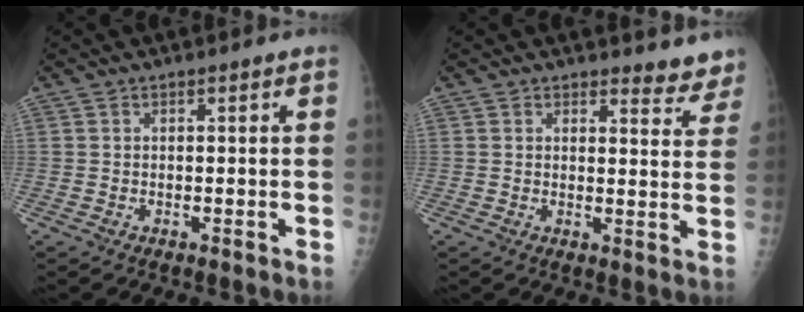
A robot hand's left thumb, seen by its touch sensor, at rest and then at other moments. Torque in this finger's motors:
{"motor_torque": [0.37, -0.23, -0.24, -0.04, 0.00]}